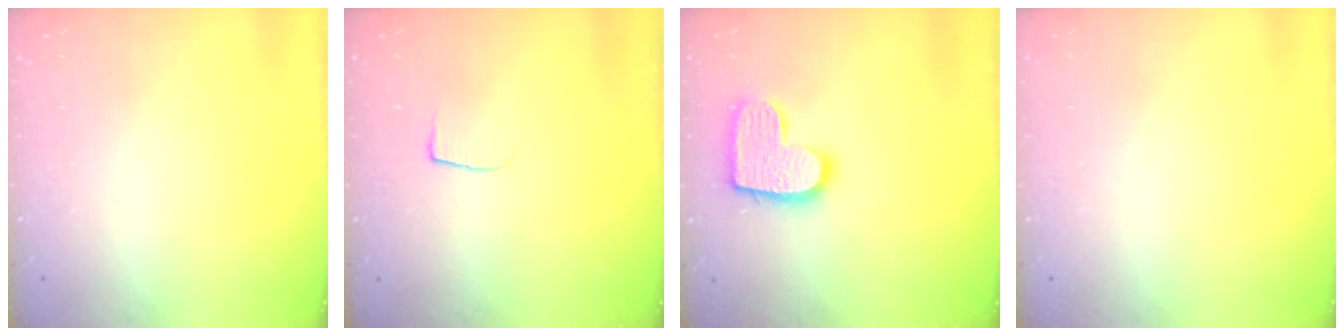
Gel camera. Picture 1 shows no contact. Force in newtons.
{"total": 4.2, "press": 4.1, "slide": 0.5}
{"total": 12.7, "press": 12.7, "slide": 0.7}
{"total": 0.0}